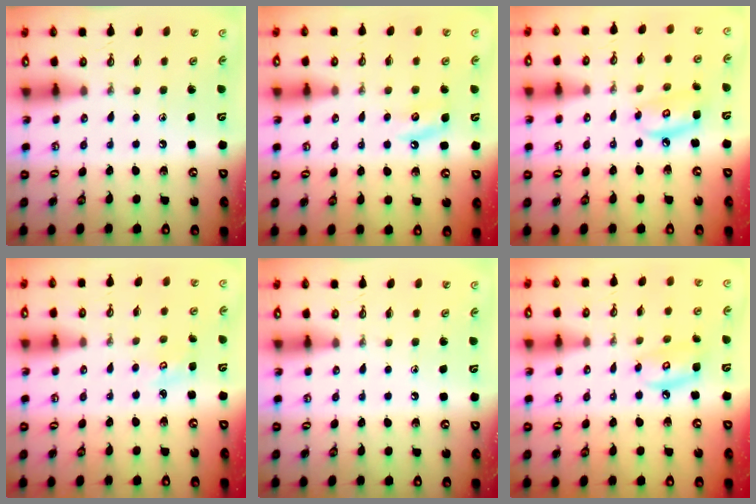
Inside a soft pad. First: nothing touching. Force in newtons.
{"total": 4.3, "press": 4.3, "slide": 0.3}
{"total": 6.9, "press": 6.9, "slide": 0.4}
{"total": 2.3, "press": 2.3, "slide": 0.2}
{"total": 0.0}
{"total": 7.9, "press": 7.9, "slide": 0.6}